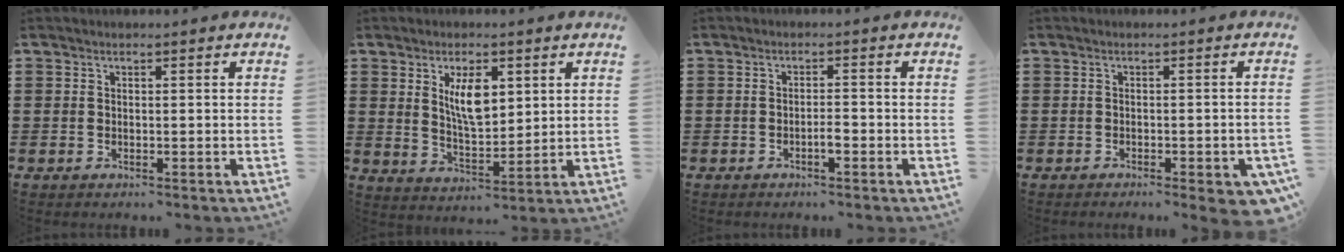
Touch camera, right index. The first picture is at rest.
{"total": 6.6, "force": [2.4, 2.6, 5.6], "torque": [-0.102, -0.001, 0.038]}
{"total": 2.0, "force": [-1.0, 0.4, 1.6], "torque": [-0.032, 0.001, -0.018]}
{"total": 2.3, "force": [-1.4, 0.3, 1.7], "torque": [-0.029, 0.000, -0.025]}